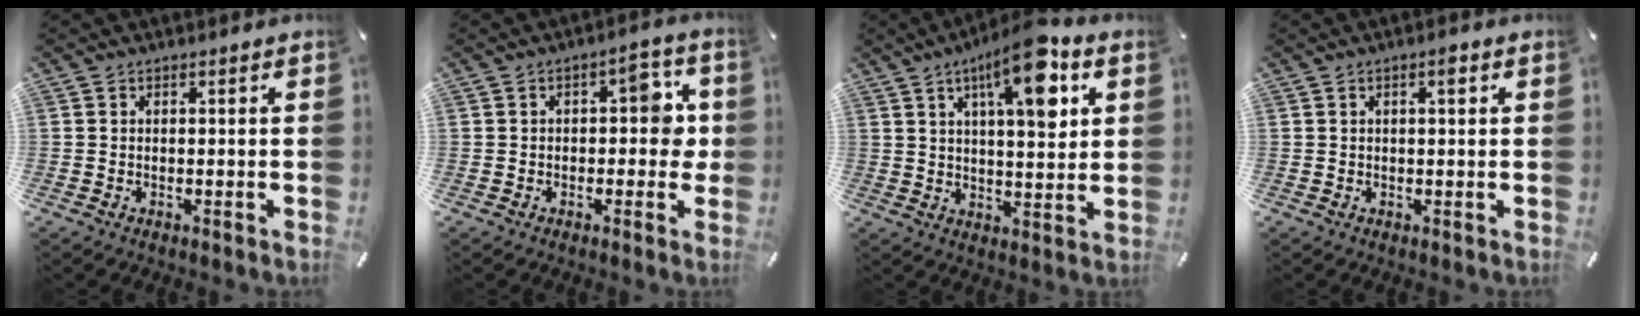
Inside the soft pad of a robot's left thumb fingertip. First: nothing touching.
{"total": 7.4, "force": [0.6, 4.1, 6.2], "torque": [-0.066, 0.001, -0.001]}
{"total": 15.1, "force": [7.2, 5.1, 12.2], "torque": [-0.185, -0.028, 0.112]}
{"total": 2.3, "force": [0.8, 0.7, 2.0], "torque": [-0.032, 0.003, 0.010]}